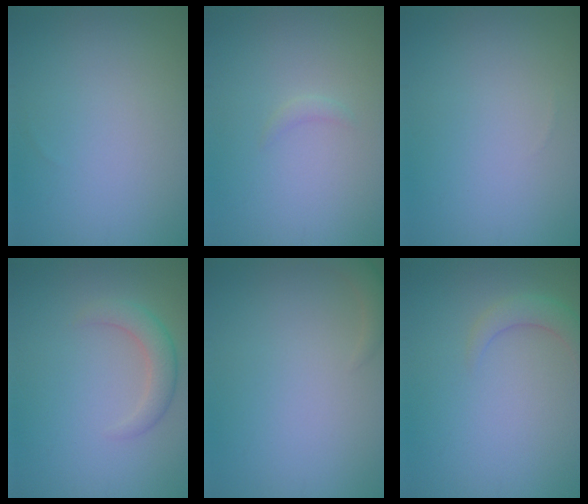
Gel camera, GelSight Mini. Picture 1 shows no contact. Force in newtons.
{"total": 0.7, "press": 0.7, "slide": 0.1}
{"total": 0.0}
{"total": 2.6, "press": 2.6, "slide": 0.1}
{"total": 1.4, "press": 1.4, "slide": 0.2}
{"total": 2.1, "press": 2.1, "slide": 0.2}